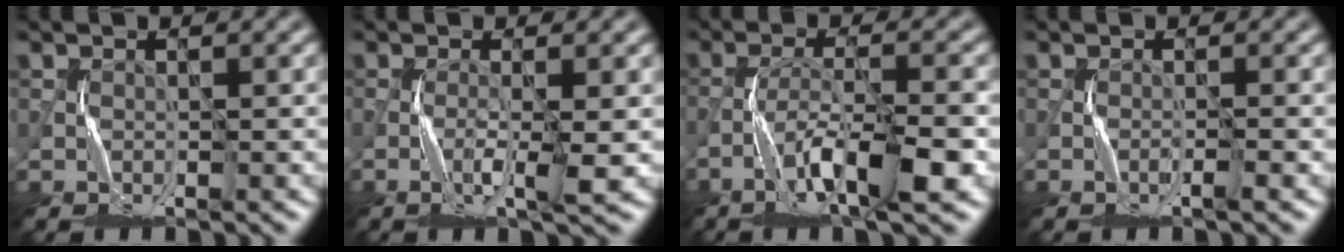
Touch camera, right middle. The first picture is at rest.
{"total": 2.9, "force": [-0.8, 0.2, 2.8], "torque": [-0.055, 0.003, -0.019]}
{"total": 7.1, "force": [-3.9, 1.2, 5.8], "torque": [-0.106, 0.006, -0.071]}
{"total": 1.1, "force": [-0.6, -0.1, 0.9], "torque": [-0.016, 0.008, -0.015]}